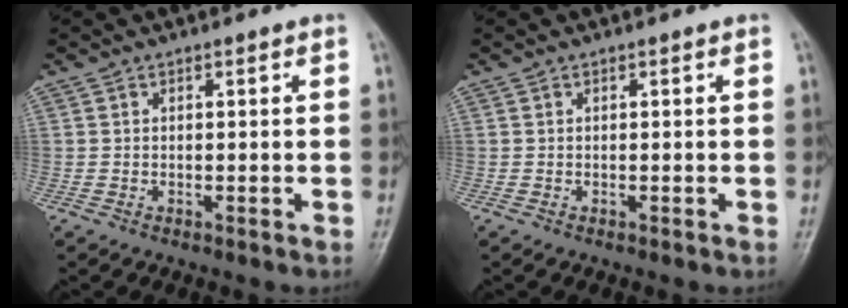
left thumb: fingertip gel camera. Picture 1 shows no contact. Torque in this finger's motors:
{"motor_torque": [-0.10, 0.10, -0.08, -0.08, 0.00]}